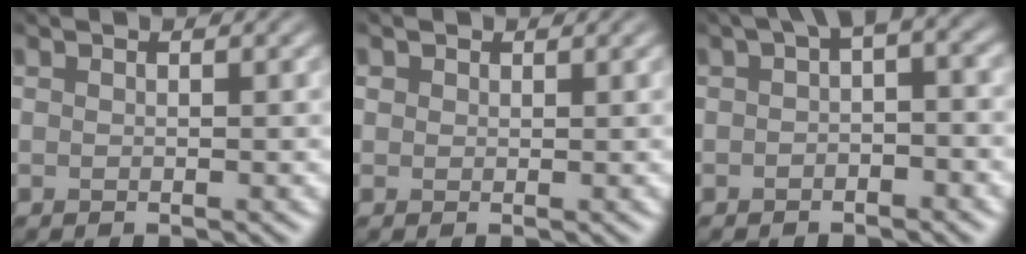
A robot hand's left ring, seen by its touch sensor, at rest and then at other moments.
{"total": 0.7, "force": [0.3, 0.6, -0.2], "torque": [-0.003, 0.000, 0.015]}
{"total": 4.1, "force": [0.4, 1.9, 3.6], "torque": [-0.050, 0.014, 0.005]}